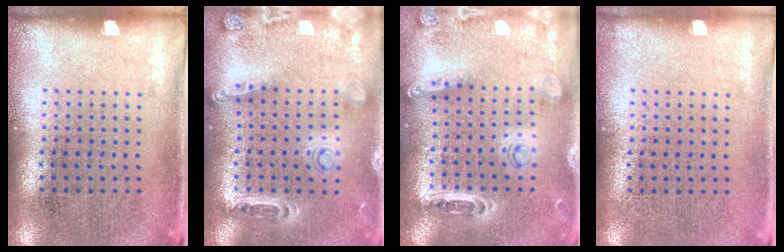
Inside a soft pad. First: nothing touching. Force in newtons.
{"total": 1.4, "press": 1.4, "slide": 0.3}
{"total": 1.4, "press": 1.3, "slide": 0.2}
{"total": 0.0}